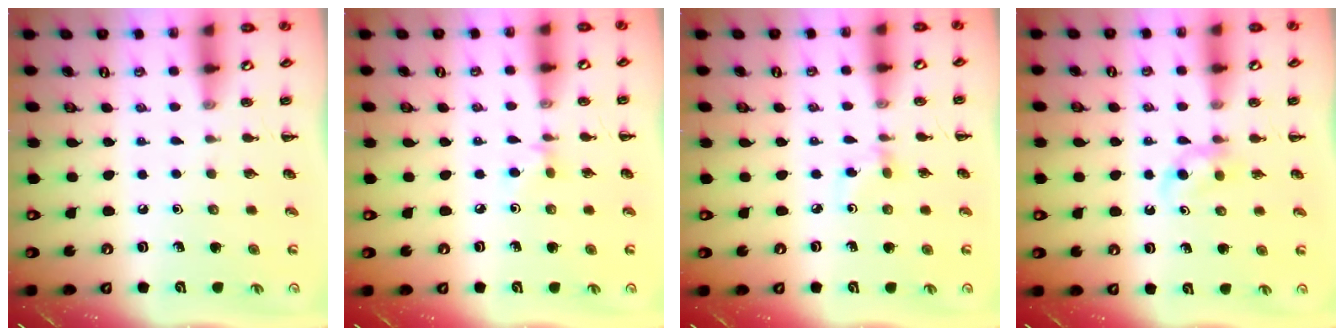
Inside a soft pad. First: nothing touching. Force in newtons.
{"total": 3.1, "press": 2.8, "slide": 1.2}
{"total": 2.6, "press": 2.4, "slide": 1.0}
{"total": 2.9, "press": 2.6, "slide": 1.3}